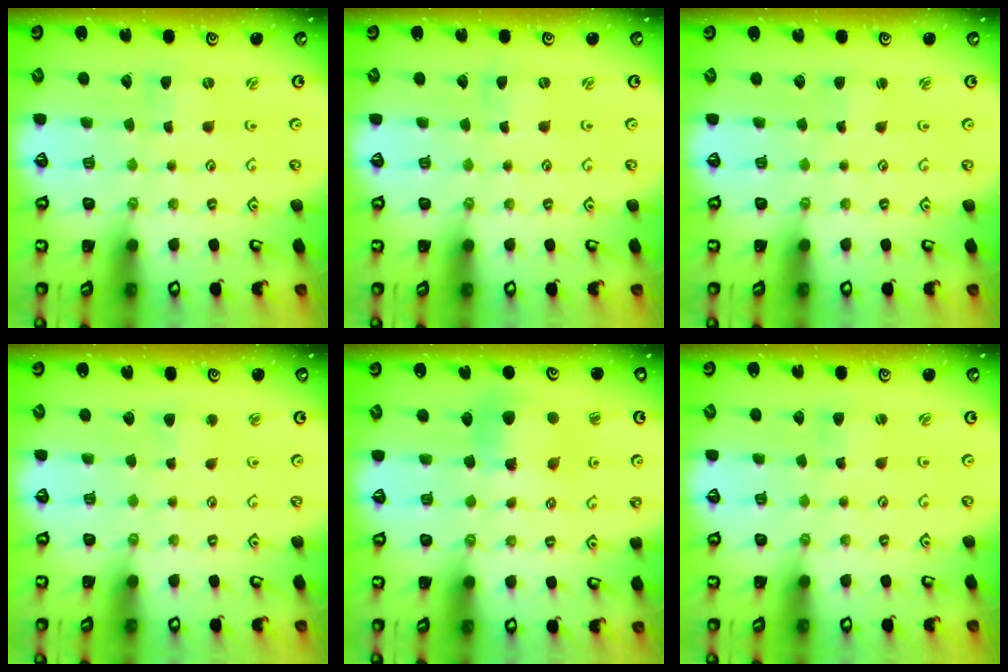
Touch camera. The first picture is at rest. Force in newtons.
{"total": 0.0}
{"total": 1.4, "press": 1.4, "slide": 0.3}
{"total": 2.1, "press": 2.1, "slide": 0.5}
{"total": 7.5, "press": 7.4, "slide": 0.6}
{"total": 2.5, "press": 2.4, "slide": 0.5}